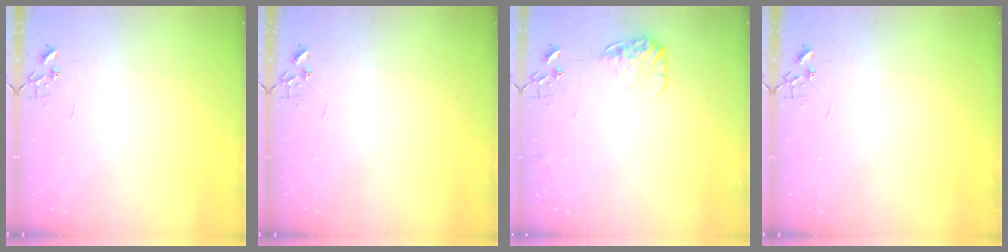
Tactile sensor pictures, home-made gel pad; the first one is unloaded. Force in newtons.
{"total": 0.0}
{"total": 11.4, "press": 11.3, "slide": 0.4}
{"total": 0.0}